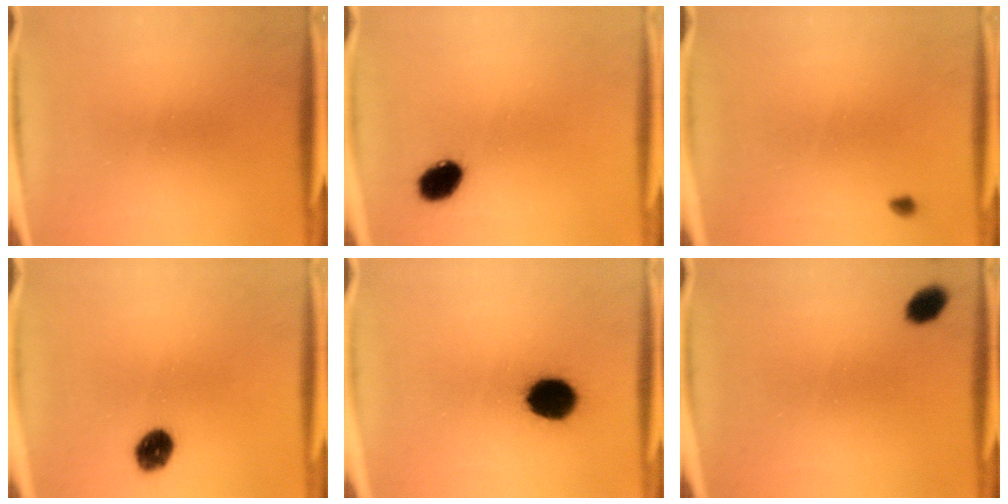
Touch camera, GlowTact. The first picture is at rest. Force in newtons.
{"total": 6.2}
{"total": 0.8}
{"total": 6.0}
{"total": 11.4}
{"total": 3.5}